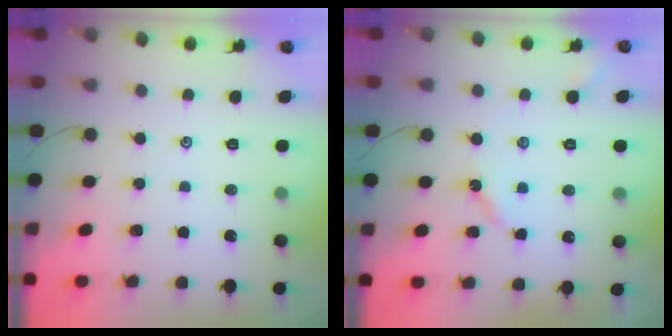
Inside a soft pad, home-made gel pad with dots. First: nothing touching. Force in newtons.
{"total": 3.9, "press": 3.9, "slide": 0.4}